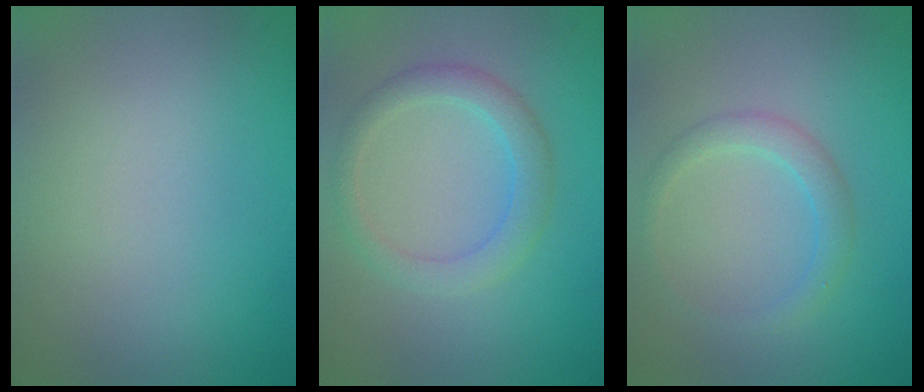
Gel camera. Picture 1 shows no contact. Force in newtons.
{"total": 2.8, "press": 2.8, "slide": 0.2}
{"total": 2.0, "press": 2.0, "slide": 0.0}